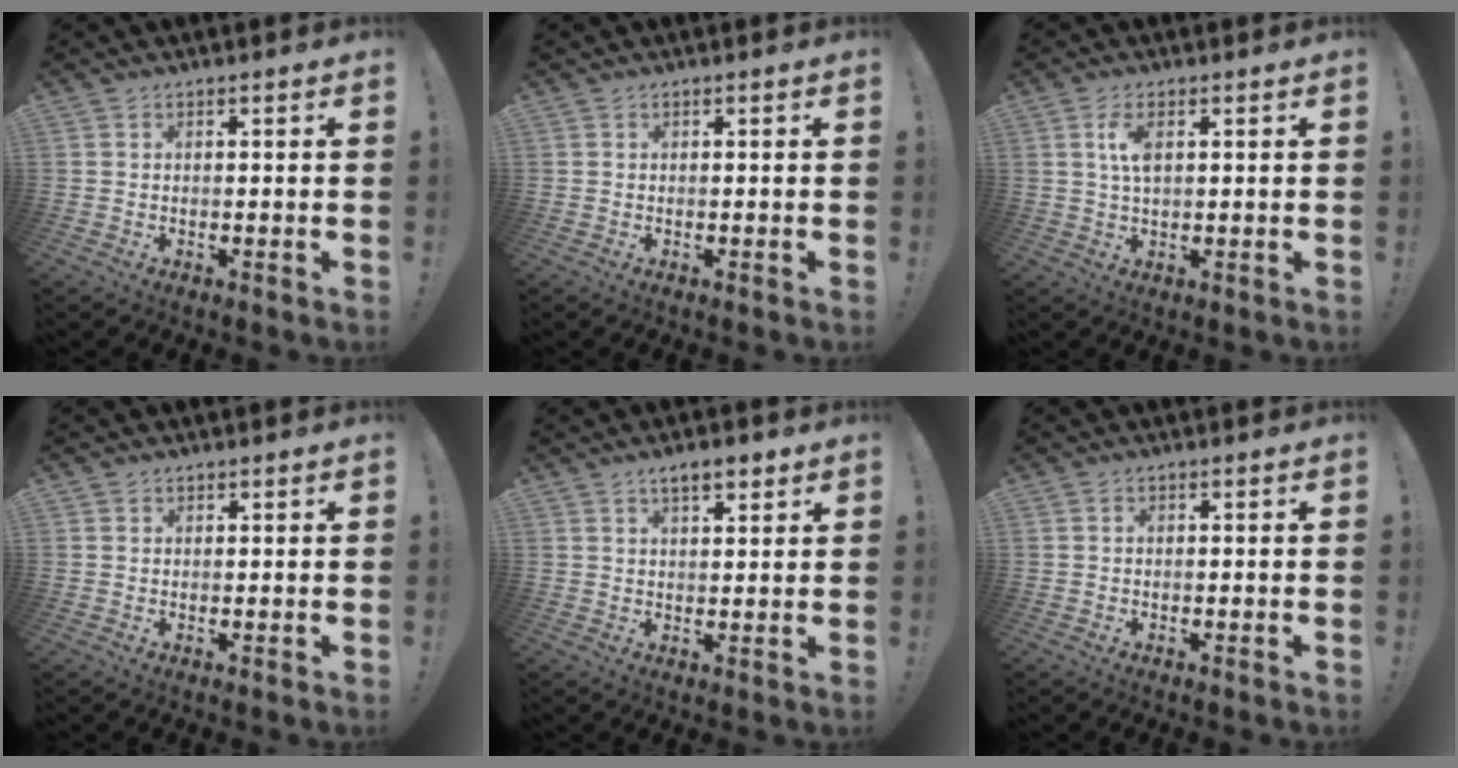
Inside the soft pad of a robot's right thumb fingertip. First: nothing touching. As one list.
[{"total": 0.0}, {"total": 5.0, "force": [1.4, 2.2, 4.3], "torque": [-0.079, -0.002, 0.018]}, {"total": 0.8, "force": [0.6, 0.5, 0.0], "torque": [0.004, -0.002, 0.011]}, {"total": 5.5, "force": [3.7, 2.1, 3.5], "torque": [-0.042, -0.016, 0.062]}, {"total": 0.0}]